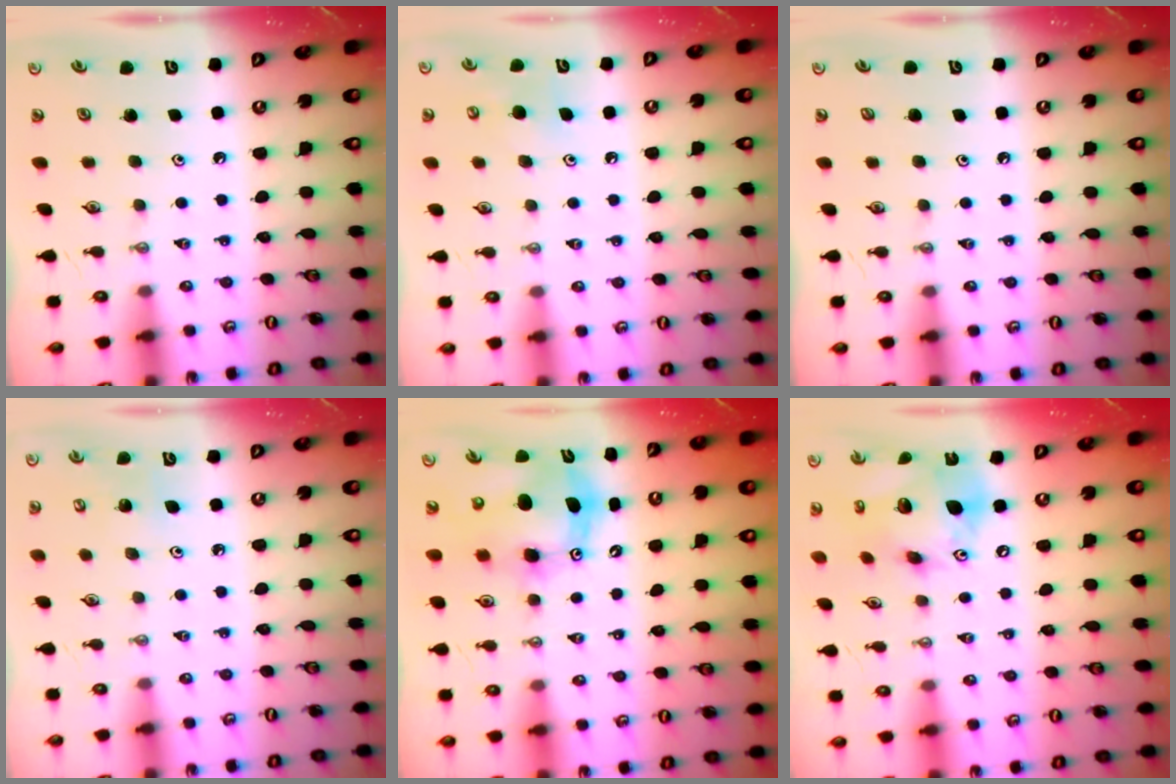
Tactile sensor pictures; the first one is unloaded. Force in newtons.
{"total": 7.8, "press": 7.7, "slide": 1.5}
{"total": 1.1, "press": 0.1, "slide": 1.1}
{"total": 5.5, "press": 5.3, "slide": 1.6}
{"total": 11.1, "press": 10.8, "slide": 2.4}
{"total": 17.6, "press": 17.3, "slide": 3.2}